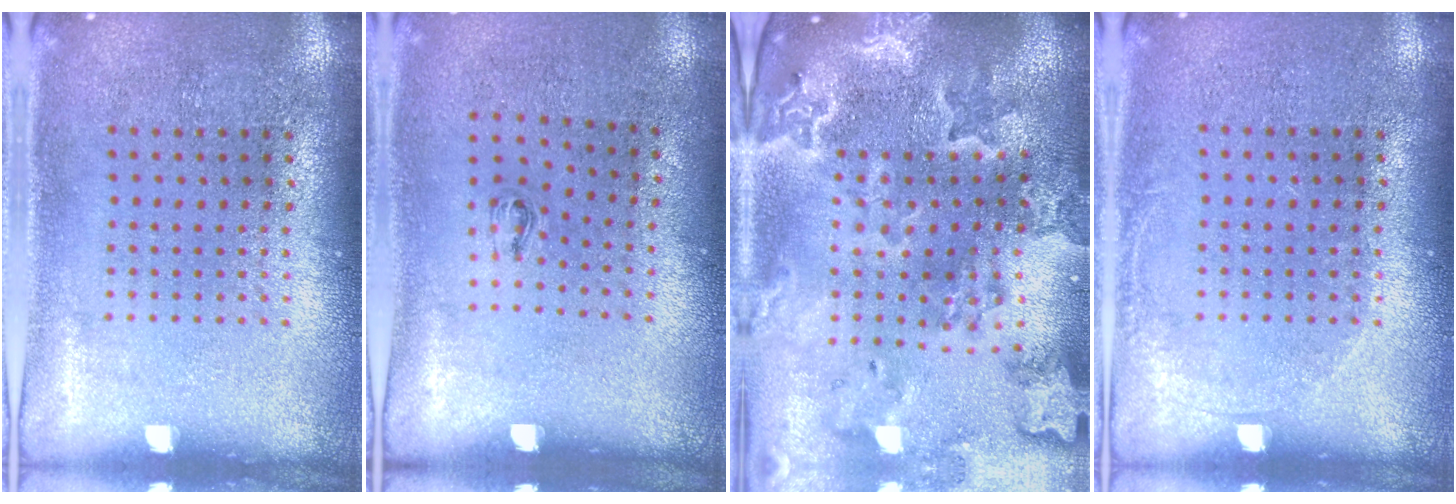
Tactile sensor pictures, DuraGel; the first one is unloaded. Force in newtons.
{"total": 0.6, "press": 0.2, "slide": 0.5}
{"total": 3.6, "press": 3.2, "slide": 1.8}
{"total": 0.7, "press": 0.7, "slide": 0.1}